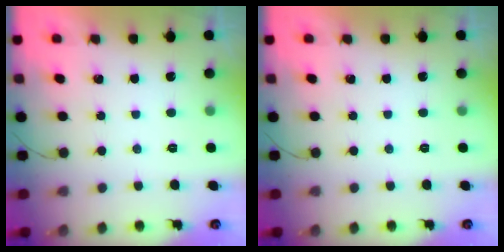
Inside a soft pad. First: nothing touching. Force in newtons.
{"total": 0.0}